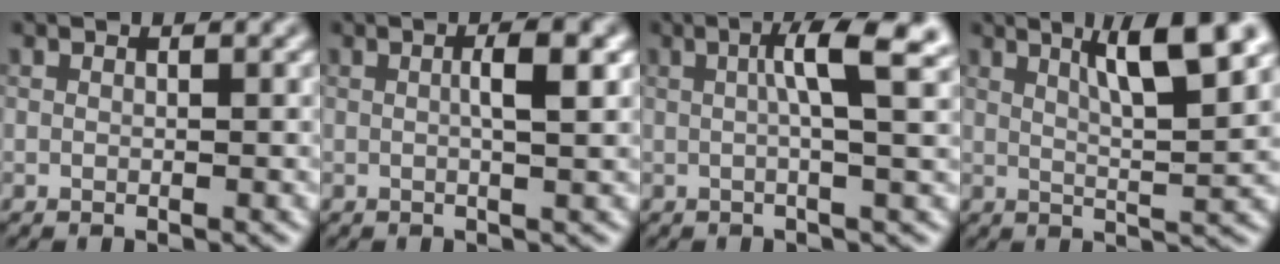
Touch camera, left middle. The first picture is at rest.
{"total": 2.7, "force": [0.3, 0.5, 2.6], "torque": [-0.040, 0.007, 0.000]}
{"total": 5.4, "force": [1.2, 0.9, 5.2], "torque": [-0.078, 0.010, 0.016]}
{"total": 7.1, "force": [3.3, 1.4, 6.0], "torque": [-0.081, 0.009, 0.050]}